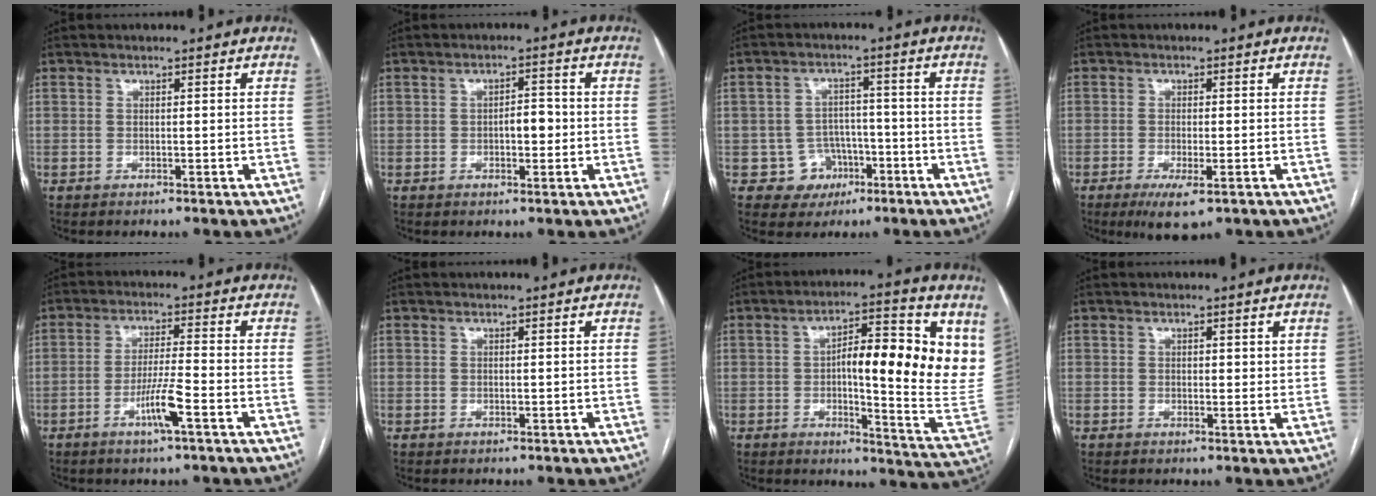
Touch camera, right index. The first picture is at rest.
{"total": 3.2, "force": [-0.4, 1.5, 2.8], "torque": [-0.038, 0.009, -0.004]}
{"total": 5.7, "force": [-2.4, 5.2, 0.2], "torque": [0.013, 0.018, -0.031]}
{"total": 5.0, "force": [-2.7, 1.2, 4.1], "torque": [-0.070, -0.010, -0.039]}
{"total": 5.7, "force": [-2.7, -0.2, 5.1], "torque": [-0.096, -0.007, -0.051]}
{"total": 0.0}
{"total": 18.3, "force": [4.7, 4.2, 17.2], "torque": [-0.204, 0.013, 0.064]}
{"total": 1.8, "force": [1.0, 1.0, 1.1], "torque": [-0.007, -0.004, 0.015]}